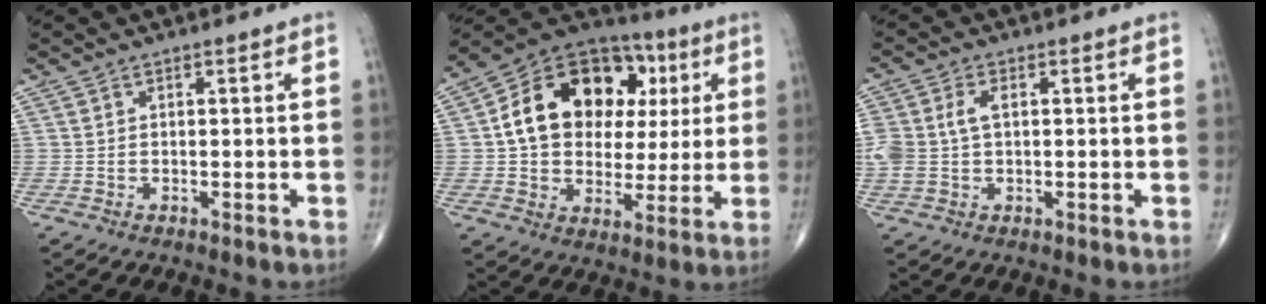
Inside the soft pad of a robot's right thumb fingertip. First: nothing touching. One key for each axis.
{"total": 20.9, "fx": 4.2, "fy": 15.2, "fz": 13.7, "tx": -0.186, "ty": 0.025, "tz": 0.068}
{"total": 6.0, "fx": 0.8, "fy": 3.6, "fz": 4.7, "tx": -0.125, "ty": 0.015, "tz": 0.017}